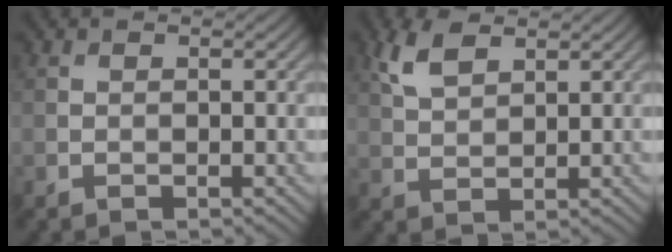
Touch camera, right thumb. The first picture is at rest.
{"total": 4.4, "force": [2.7, 2.0, 3.0], "torque": [-0.076, 0.006, 0.057]}